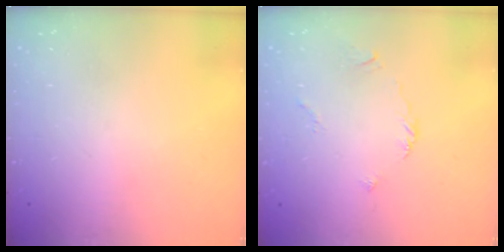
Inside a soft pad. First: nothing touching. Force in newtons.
{"total": 2.7, "press": 2.7, "slide": 0.5}